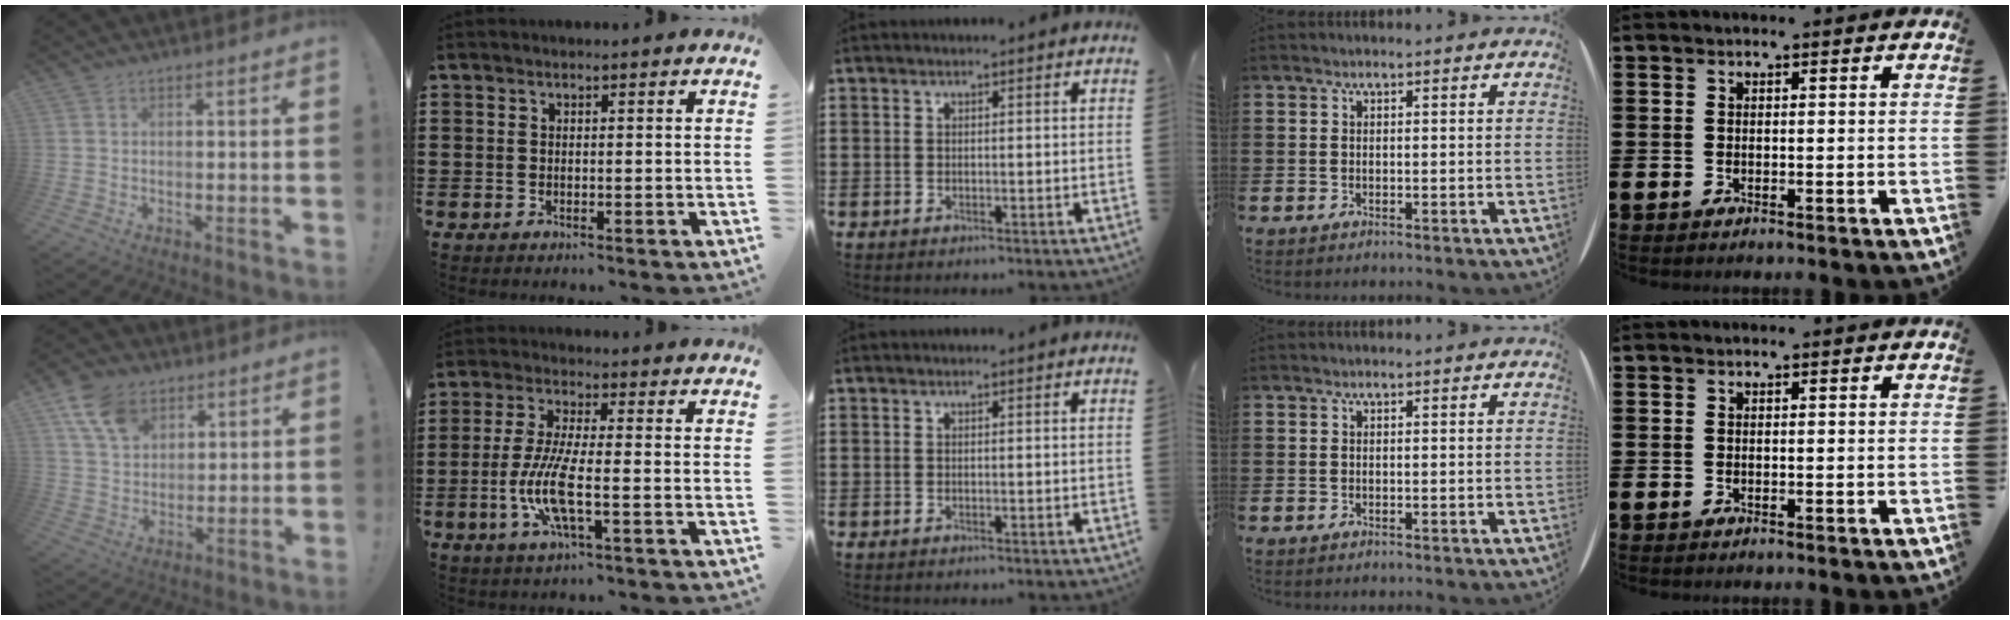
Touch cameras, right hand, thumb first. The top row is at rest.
{"thumb": {"total": 11.9, "force": [6.5, 8.2, 5.8], "torque": [-0.101, -0.021, 0.128]}, "index": {"total": 8.8, "force": [-2.5, 2.1, 8.2], "torque": [-0.177, -0.014, -0.051]}}